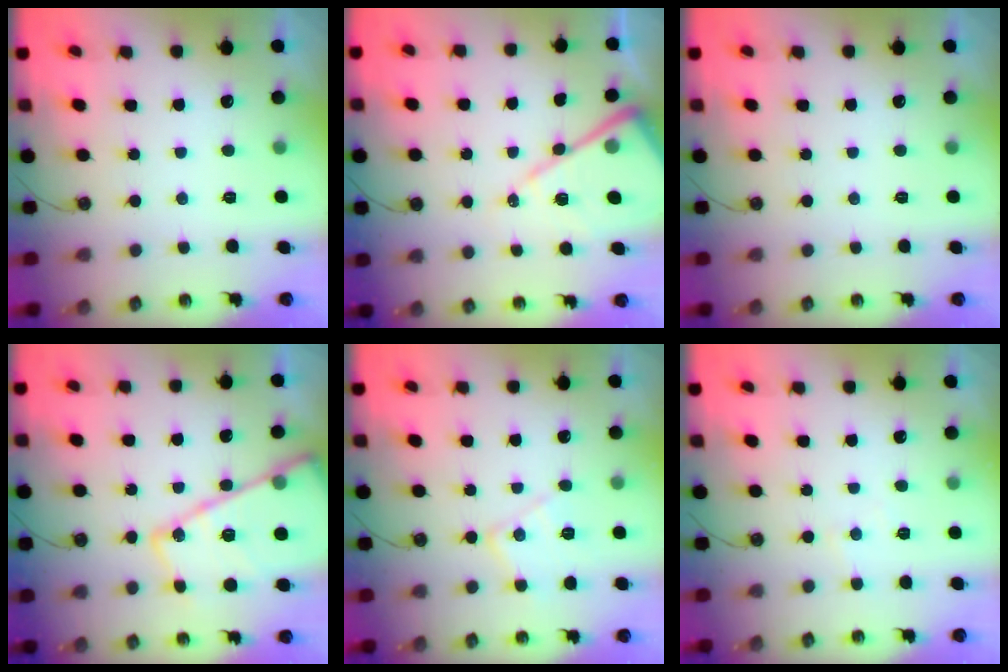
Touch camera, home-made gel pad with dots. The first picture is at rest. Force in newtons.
{"total": 15.4, "press": 15.3, "slide": 1.5}
{"total": 0.0}
{"total": 22.4, "press": 22.3, "slide": 2.1}
{"total": 10.2, "press": 10.2, "slide": 0.6}
{"total": 3.6, "press": 3.6, "slide": 0.6}